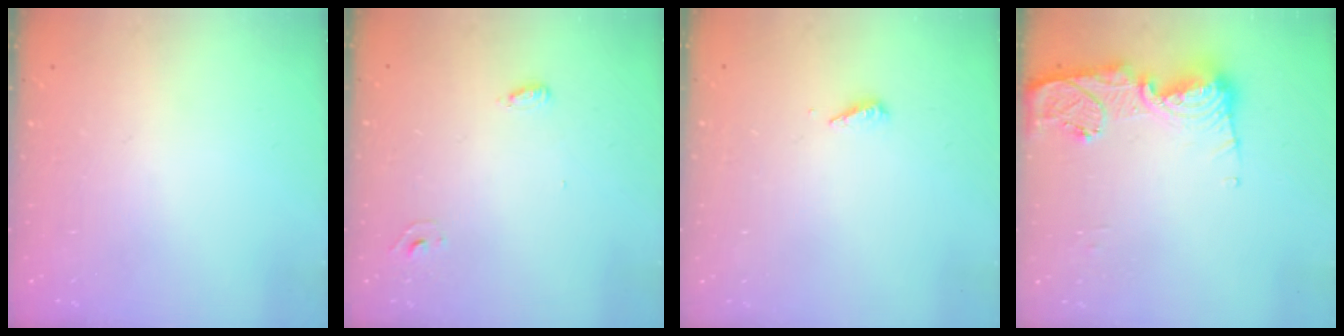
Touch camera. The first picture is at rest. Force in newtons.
{"total": 3.5, "press": 3.2, "slide": 1.4}
{"total": 2.8, "press": 2.8, "slide": 0.2}
{"total": 14.0, "press": 13.9, "slide": 1.5}